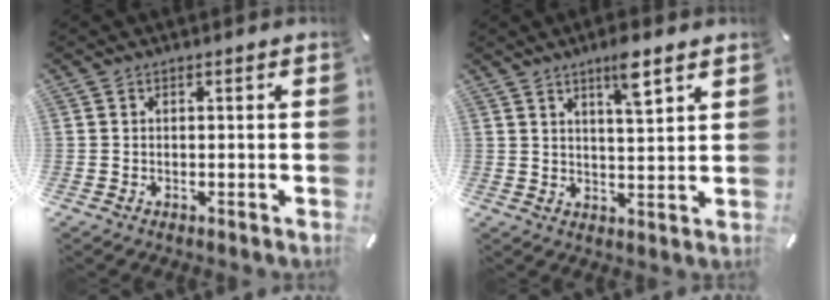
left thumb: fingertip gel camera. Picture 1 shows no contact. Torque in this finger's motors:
{"motor_torque": [1.06, 0.86, 0.68, -0.80, 0.17]}